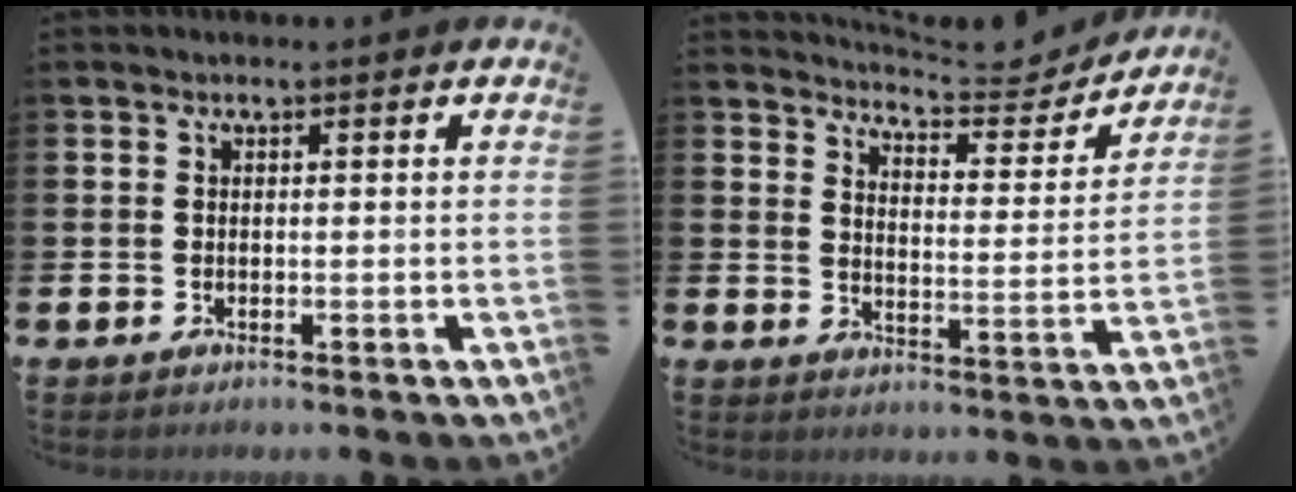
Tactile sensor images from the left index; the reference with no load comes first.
{"total": 5.7, "force": [5.6, 0.6, 0.8], "torque": [-0.027, -0.046, 0.092]}